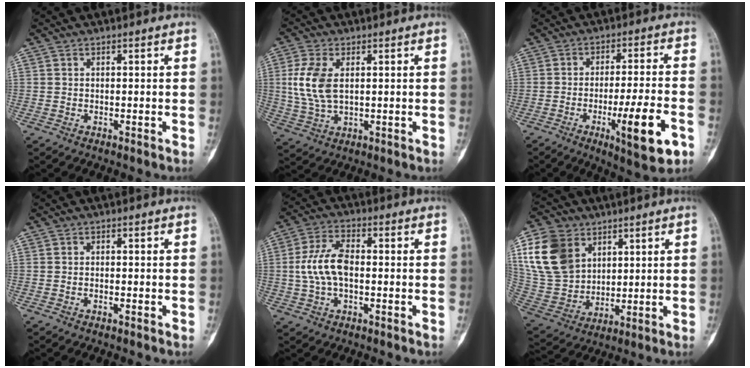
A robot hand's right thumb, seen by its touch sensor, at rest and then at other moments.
{"total": 8.6, "force": [1.4, 4.8, 7.0], "torque": [-0.160, -0.003, 0.035]}
{"total": 12.8, "force": [-4.9, 2.4, 11.6], "torque": [-0.179, 0.009, -0.072]}
{"total": 0.5, "force": [-0.3, 0.2, 0.4], "torque": [-0.007, 0.007, -0.005]}
{"total": 8.7, "force": [-0.3, 4.6, 7.4], "torque": [-0.154, 0.019, -0.010]}
{"total": 16.4, "force": [6.5, 12.2, 8.8], "torque": [-0.164, -0.016, 0.141]}